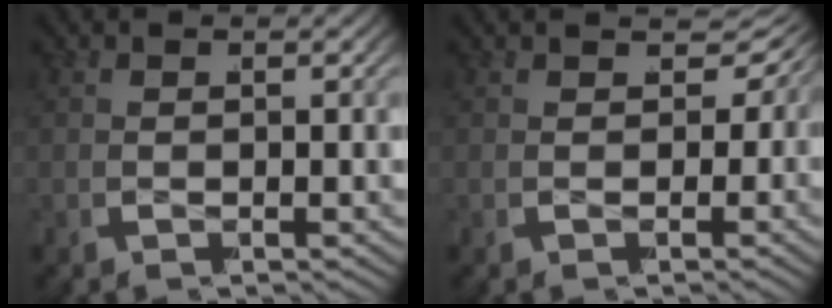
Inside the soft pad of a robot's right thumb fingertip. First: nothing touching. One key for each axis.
{"total": 3.5, "fx": 0.3, "fy": 2.2, "fz": 2.7, "tx": -0.039, "ty": -0.010, "tz": 0.011}